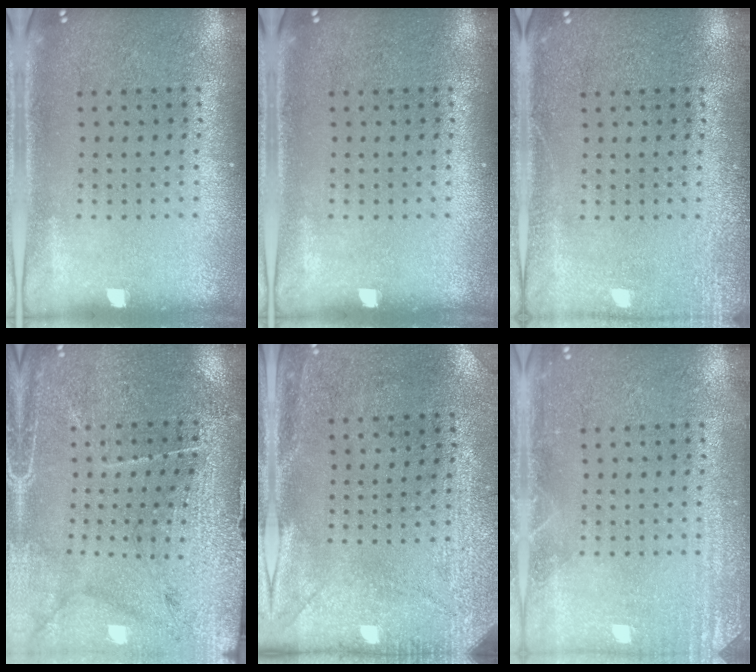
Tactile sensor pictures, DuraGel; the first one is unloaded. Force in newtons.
{"total": 0.0}
{"total": 2.1, "press": 2.1, "slide": 0.3}
{"total": 3.1, "press": 3.1, "slide": 0.1}
{"total": 2.9, "press": 2.3, "slide": 1.8}
{"total": 2.6, "press": 2.5, "slide": 0.4}